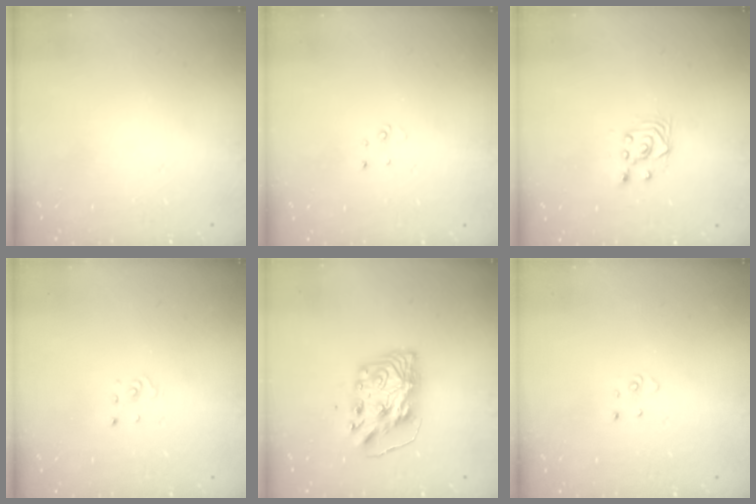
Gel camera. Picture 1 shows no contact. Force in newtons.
{"total": 2.0, "press": 2.0, "slide": 0.2}
{"total": 3.6, "press": 3.3, "slide": 1.5}
{"total": 1.1, "press": 1.1, "slide": 0.1}
{"total": 9.9, "press": 9.9, "slide": 0.8}
{"total": 2.9, "press": 2.9, "slide": 0.2}